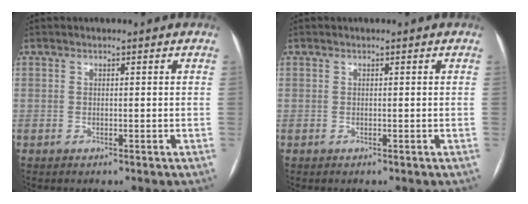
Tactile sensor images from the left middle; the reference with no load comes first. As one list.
[{"total": 0.0}]